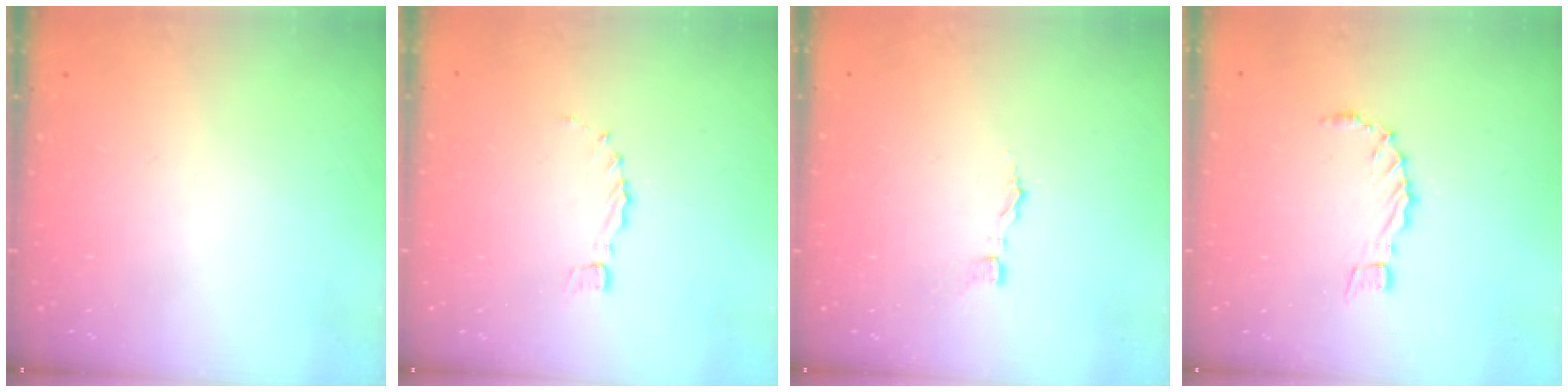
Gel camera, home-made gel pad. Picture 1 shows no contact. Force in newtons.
{"total": 0.0}
{"total": 2.9, "press": 2.9, "slide": 0.3}
{"total": 2.7, "press": 2.7, "slide": 0.1}